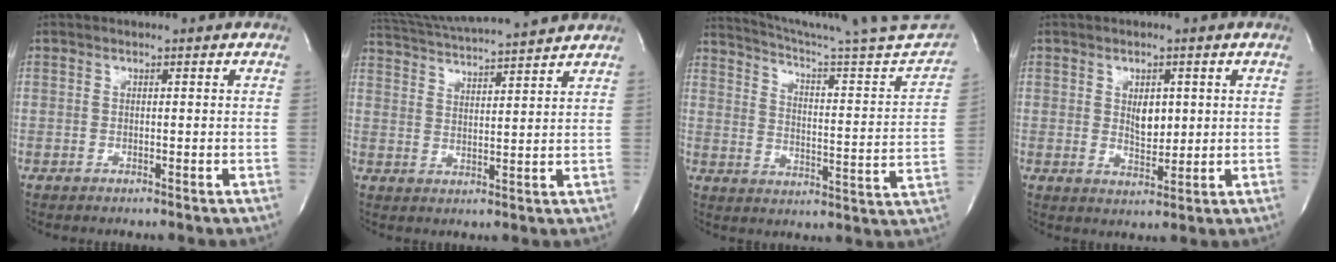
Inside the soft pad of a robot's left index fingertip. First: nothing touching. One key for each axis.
{"total": 15.7, "fx": 14.6, "fy": -0.1, "fz": 5.7, "tx": -0.118, "ty": 0.017, "tz": 0.222}
{"total": 25.4, "fx": 23.5, "fy": -0.1, "fz": 9.6, "tx": -0.145, "ty": -0.085, "tz": 0.301}
{"total": 3.8, "fx": 1.0, "fy": 2.0, "fz": 3.0, "tx": -0.049, "ty": -0.005, "tz": 0.022}